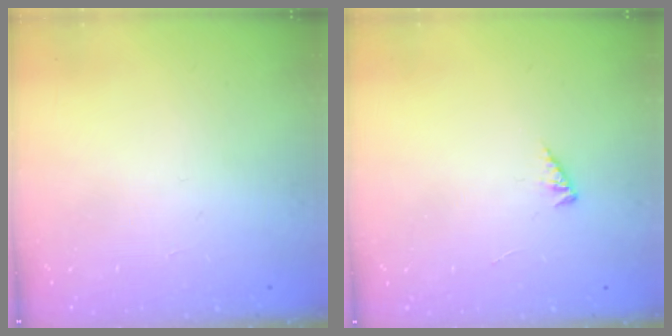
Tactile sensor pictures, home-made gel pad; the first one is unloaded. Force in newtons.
{"total": 1.4, "press": 1.3, "slide": 0.3}